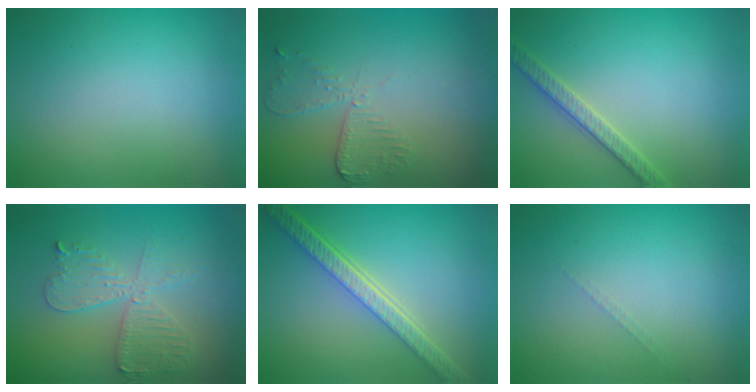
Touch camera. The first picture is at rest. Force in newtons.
{"total": 2.7, "press": 2.4, "slide": 1.2}
{"total": 2.6, "press": 2.5, "slide": 0.5}
{"total": 4.7, "press": 4.0, "slide": 2.4}
{"total": 5.8, "press": 4.5, "slide": 3.6}
{"total": 0.6, "press": 0.6, "slide": 0.1}